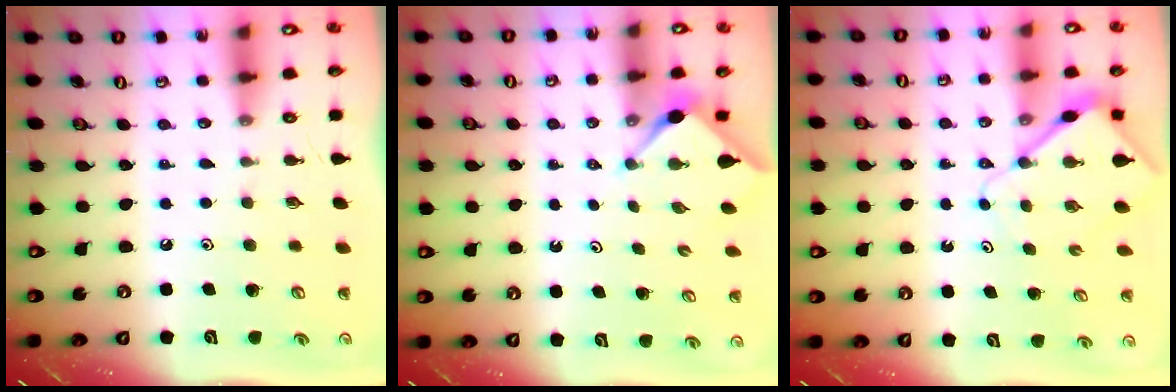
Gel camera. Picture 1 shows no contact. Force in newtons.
{"total": 2.9, "press": 2.9, "slide": 0.4}
{"total": 7.5, "press": 7.5, "slide": 0.8}